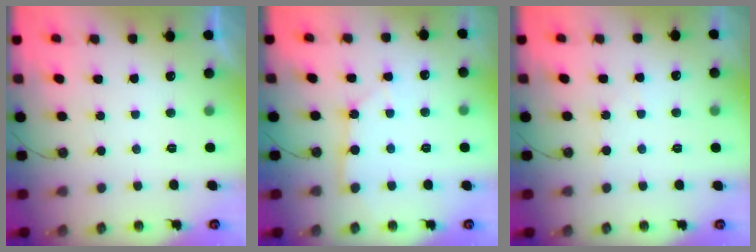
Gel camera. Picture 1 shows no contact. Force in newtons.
{"total": 3.5, "press": 3.5, "slide": 0.3}
{"total": 2.4, "press": 2.3, "slide": 0.4}